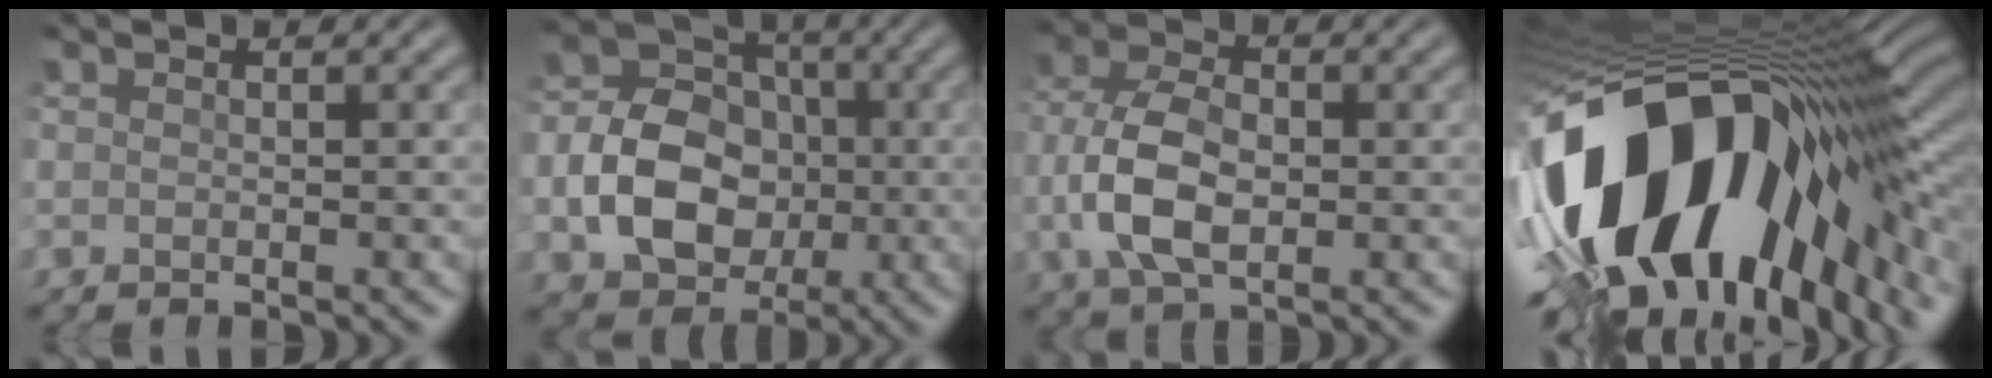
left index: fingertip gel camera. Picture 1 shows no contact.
{"total": 8.5, "force": [-1.7, 6.4, 5.3], "torque": [-0.095, 0.002, -0.035]}
{"total": 6.8, "force": [-1.0, 4.1, 5.4], "torque": [-0.124, 0.008, -0.022]}
{"total": 18.4, "force": [-4.4, 9.5, 15.1], "torque": [-0.273, -0.027, -0.064]}